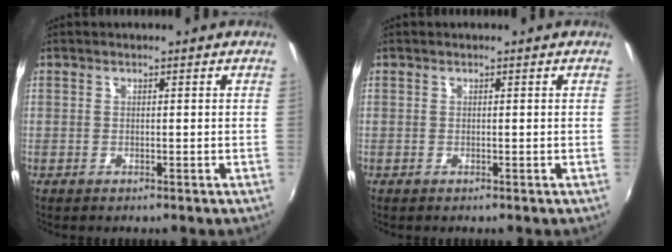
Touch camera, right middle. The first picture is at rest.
{"total": 0.0}